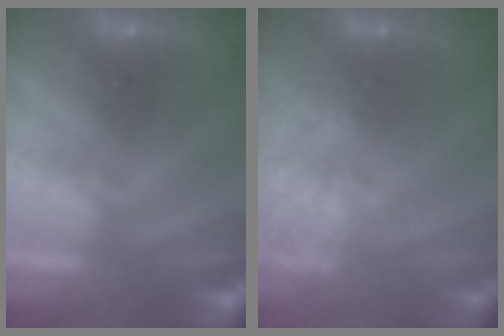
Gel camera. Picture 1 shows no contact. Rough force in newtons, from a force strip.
{"total": 7.8}